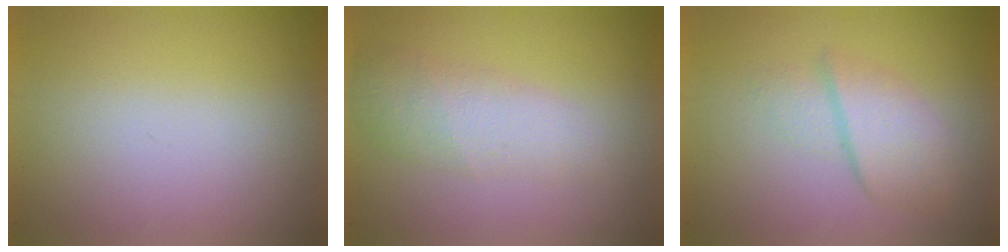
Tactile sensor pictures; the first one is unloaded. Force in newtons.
{"total": 2.3}
{"total": 2.7}